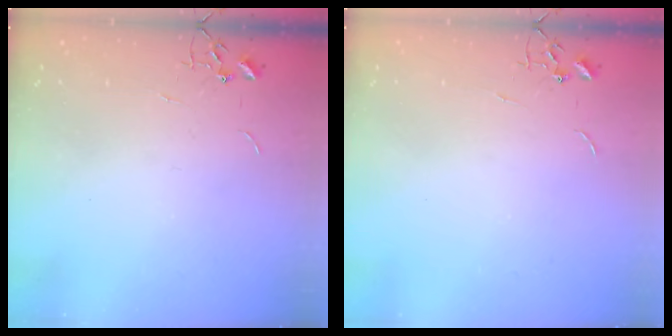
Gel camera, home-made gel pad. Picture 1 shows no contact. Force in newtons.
{"total": 0.0}